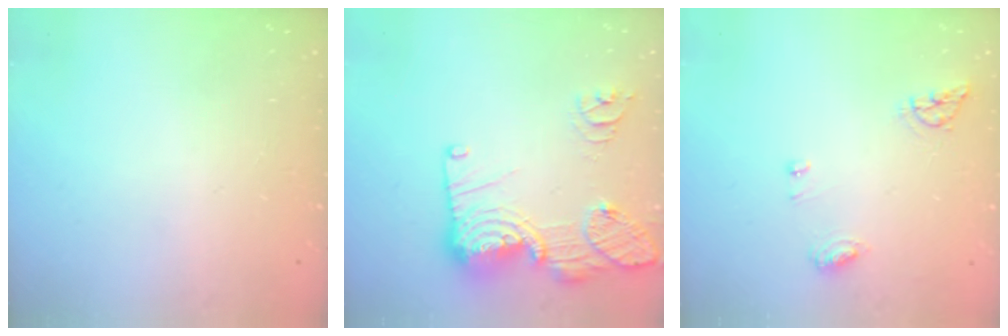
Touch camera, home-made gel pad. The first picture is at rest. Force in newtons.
{"total": 18.4, "press": 18.3, "slide": 1.7}
{"total": 6.6, "press": 6.5, "slide": 0.6}